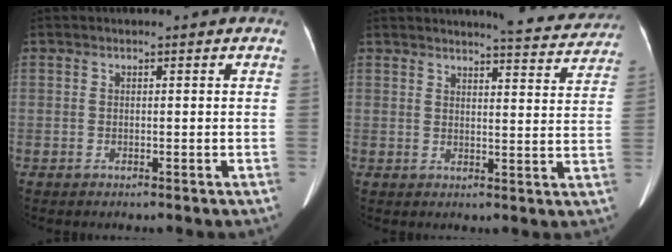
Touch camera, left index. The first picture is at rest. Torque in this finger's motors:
{"motor_torque": [0.91, -1.23, 0.05, 0.05]}